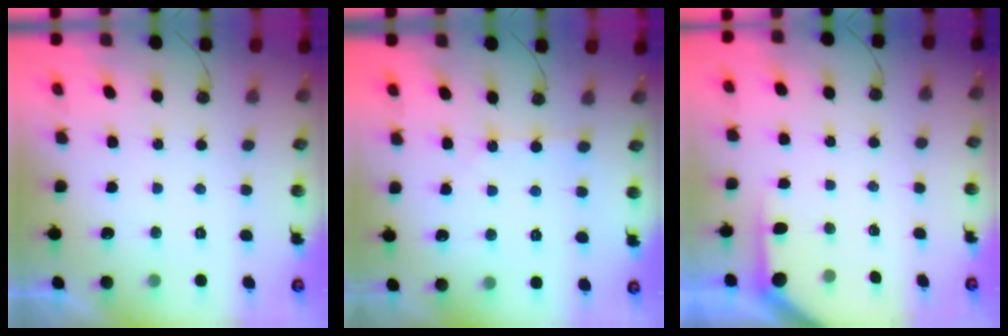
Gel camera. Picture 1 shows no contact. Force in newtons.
{"total": 2.1, "press": 2.1, "slide": 0.3}
{"total": 2.8, "press": 2.8, "slide": 0.2}